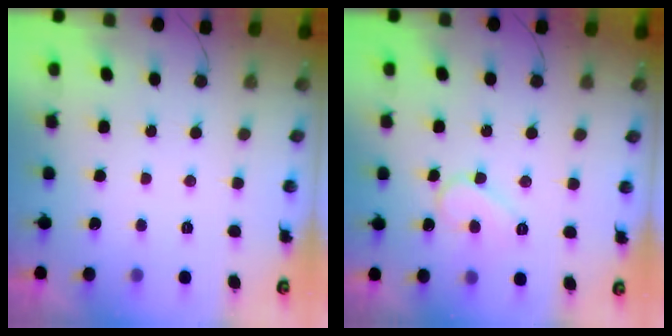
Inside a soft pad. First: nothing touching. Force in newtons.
{"total": 7.4, "press": 7.3, "slide": 0.7}